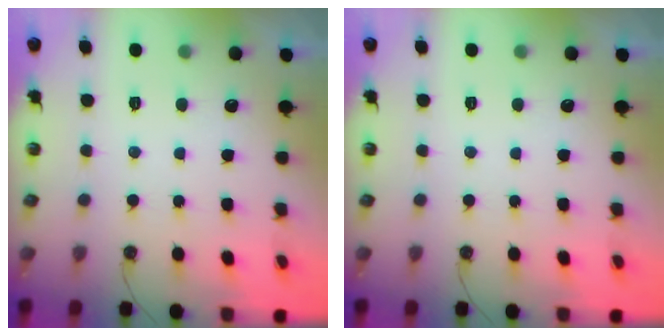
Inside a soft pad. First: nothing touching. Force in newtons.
{"total": 0.0}